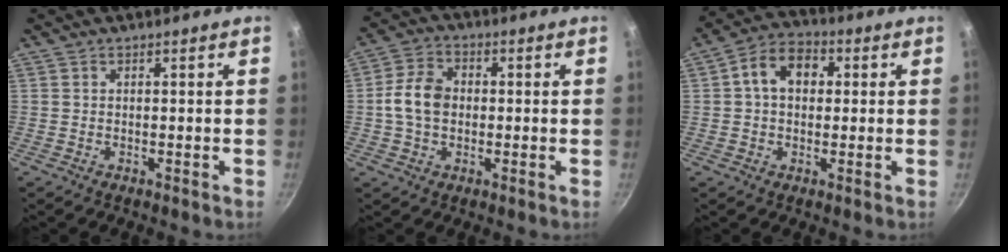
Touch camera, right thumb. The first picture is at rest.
{"total": 8.1, "force": [-0.2, 6.0, 5.4], "torque": [-0.086, 0.021, -0.014]}
{"total": 8.7, "force": [1.4, 6.4, 5.8], "torque": [-0.069, 0.021, 0.008]}